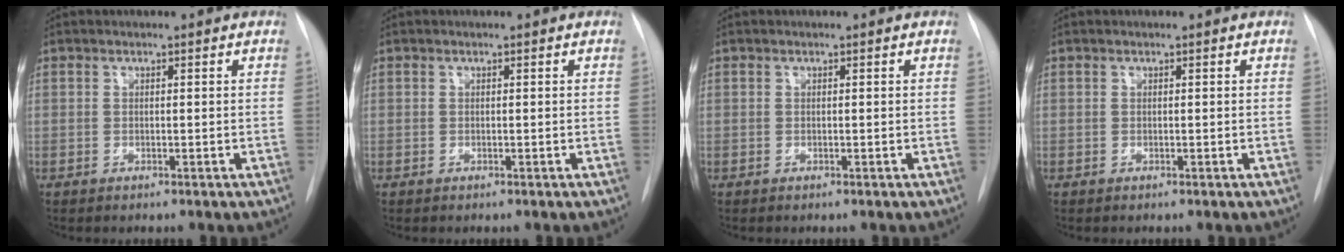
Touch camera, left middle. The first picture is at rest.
{"total": 0.0}
{"total": 0.0}
{"total": 0.0}